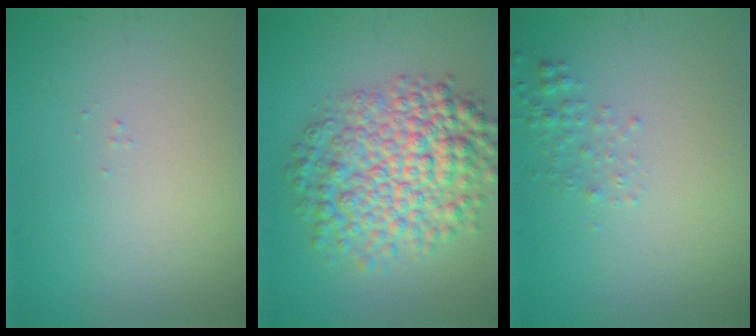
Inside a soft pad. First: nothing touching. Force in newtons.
{"total": 8.1, "press": 8.1, "slide": 0.2}
{"total": 1.3, "press": 1.3, "slide": 0.1}